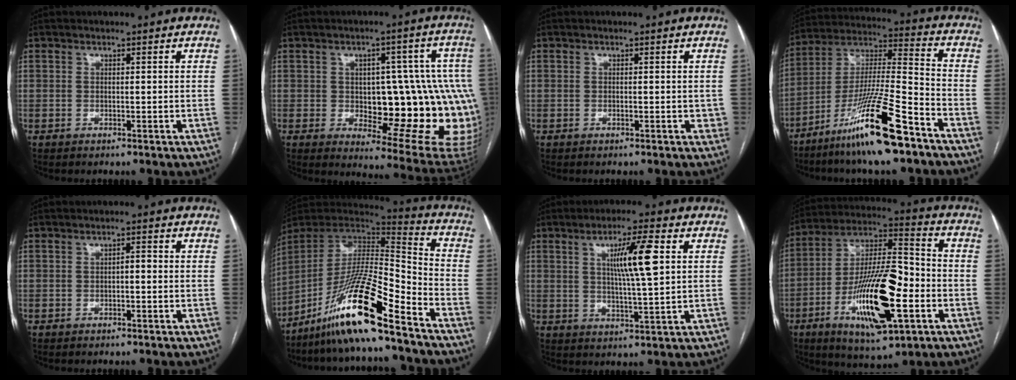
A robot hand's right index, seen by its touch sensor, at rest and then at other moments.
{"total": 21.8, "force": [-1.6, 7.8, 20.3], "torque": [-0.172, 0.032, 0.013]}
{"total": 0.8, "force": [-0.1, 0.6, 0.6], "torque": [-0.003, 0.004, 0.000]}
{"total": 17.5, "force": [-11.1, 0.6, 13.5], "torque": [-0.277, -0.026, -0.202]}
{"total": 1.2, "force": [-0.3, 0.4, 1.1], "torque": [-0.014, 0.005, -0.005]}
{"total": 18.6, "force": [-13.0, 1.0, 13.4], "torque": [-0.272, -0.011, -0.238]}
{"total": 8.7, "force": [2.4, 0.3, 8.4], "torque": [-0.144, 0.000, 0.040]}
{"total": 20.1, "force": [-6.2, 5.3, 18.4], "torque": [-0.354, -0.003, -0.097]}